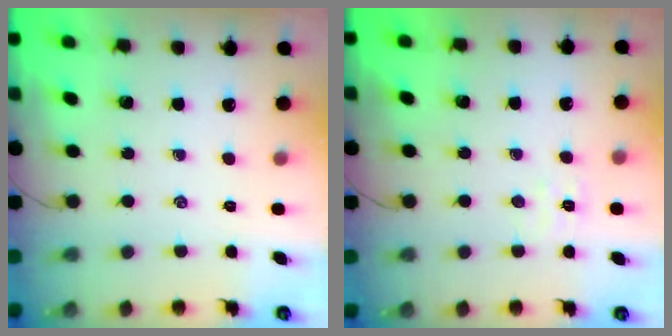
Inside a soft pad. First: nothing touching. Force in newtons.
{"total": 3.9, "press": 3.8, "slide": 1.0}